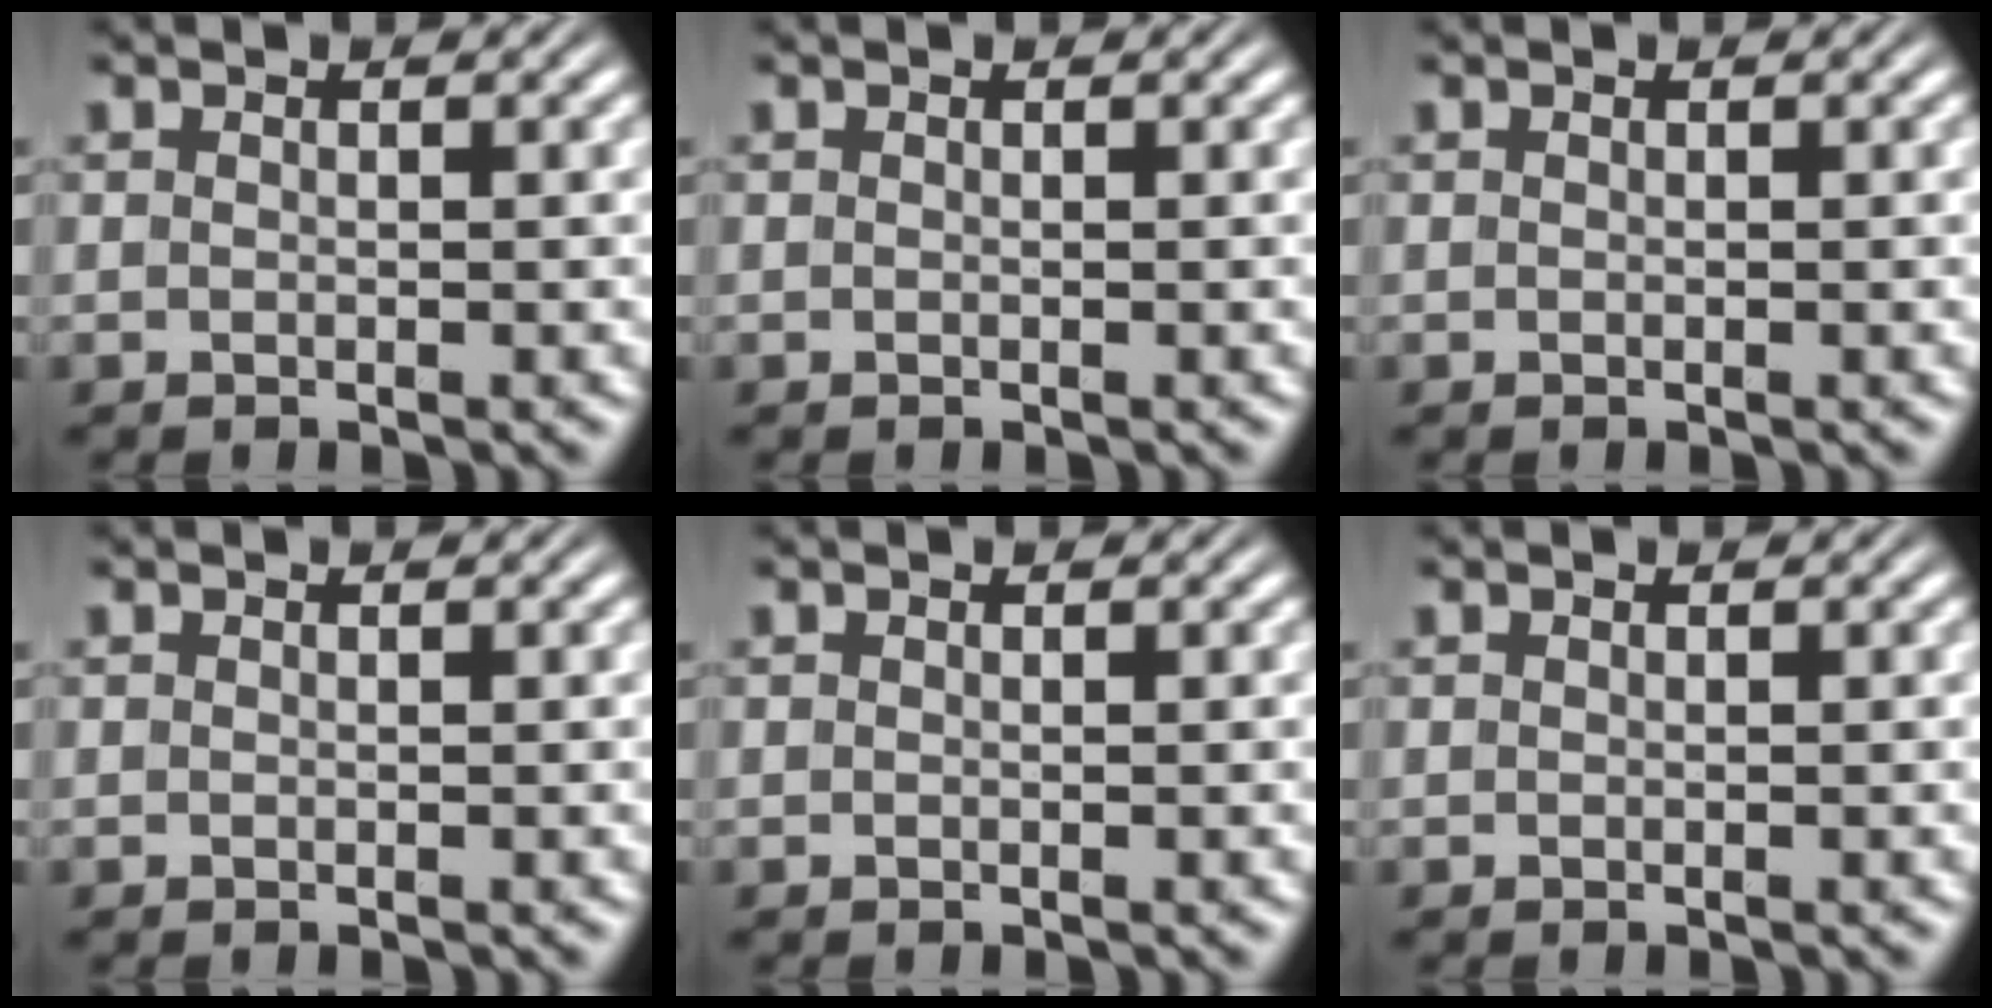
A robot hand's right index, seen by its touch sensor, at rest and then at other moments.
{"total": 0.0}
{"total": 0.0}
{"total": 0.0}
{"total": 0.0}
{"total": 0.0}